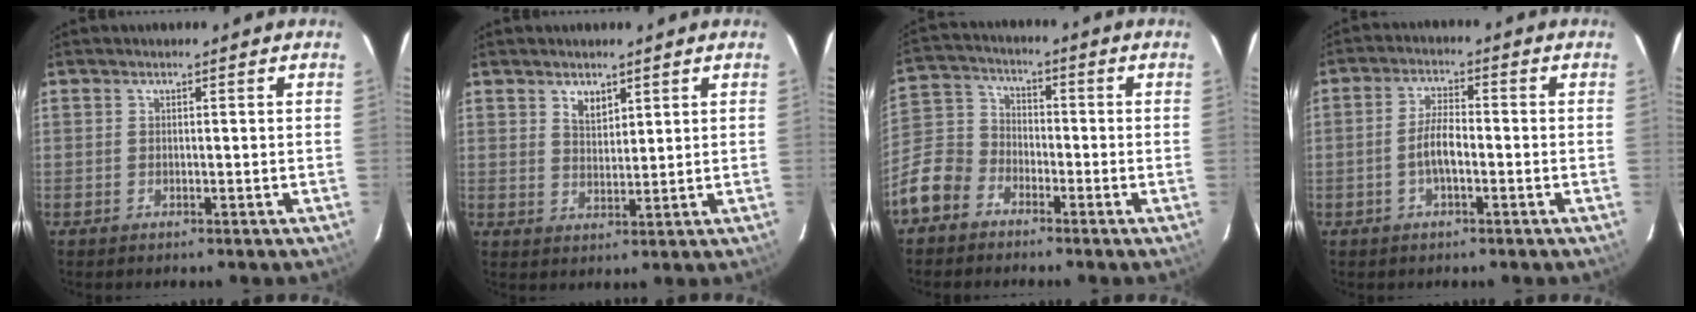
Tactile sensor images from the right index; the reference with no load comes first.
{"total": 3.4, "force": [2.1, 1.9, 1.9], "torque": [-0.028, 0.002, 0.038]}
{"total": 10.2, "force": [-5.9, 7.5, 3.6], "torque": [-0.092, 0.033, -0.122]}
{"total": 4.8, "force": [-1.4, 1.5, 4.3], "torque": [-0.086, 0.008, -0.026]}